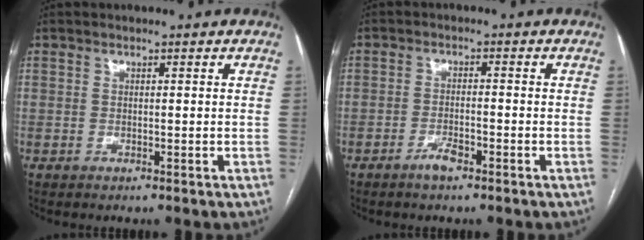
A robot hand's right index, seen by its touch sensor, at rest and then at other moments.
{"total": 2.8, "force": [-1.9, 0.5, 2.0], "torque": [-0.037, 0.001, -0.035]}